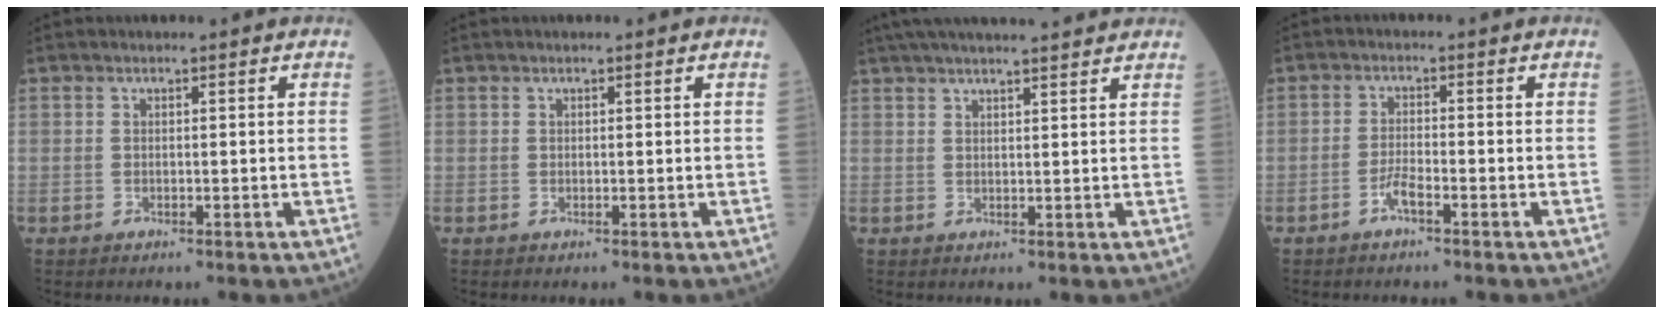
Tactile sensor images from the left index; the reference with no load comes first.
{"total": 0.0}
{"total": 14.4, "force": [12.7, 0.9, 6.7], "torque": [-0.113, 0.040, 0.177]}
{"total": 2.4, "force": [-1.5, 0.2, 1.8], "torque": [-0.039, 0.000, -0.033]}